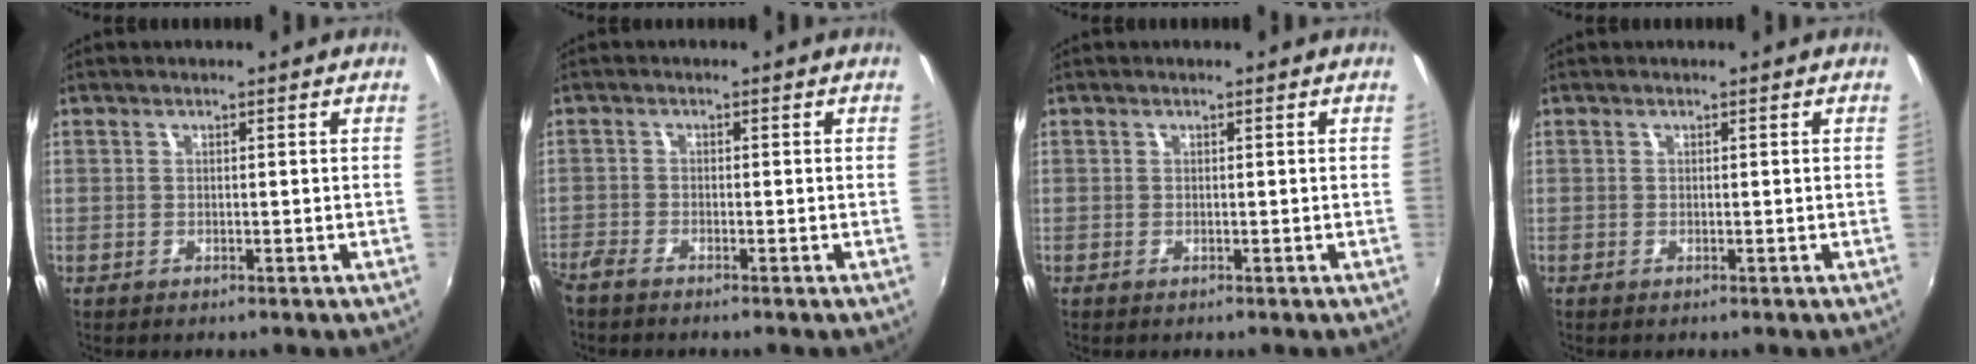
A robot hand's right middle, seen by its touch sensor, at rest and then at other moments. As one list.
[{"total": 2.4, "force": [-2.1, 0.5, 0.9], "torque": [-0.027, -0.009, -0.045]}, {"total": 0.0}, {"total": 0.0}]